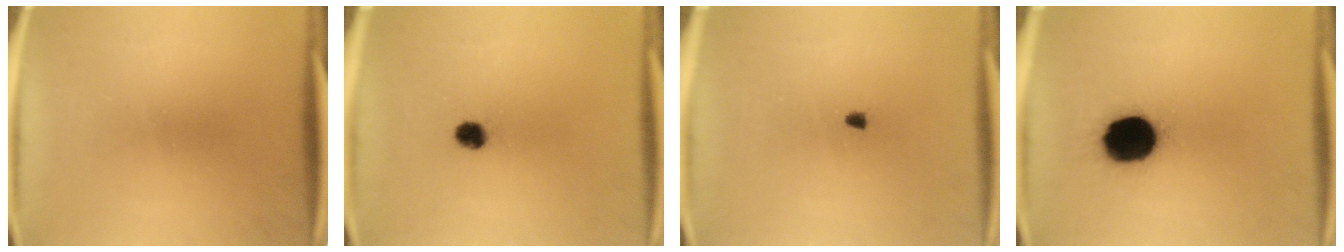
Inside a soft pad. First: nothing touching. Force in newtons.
{"total": 3.2}
{"total": 1.0}
{"total": 16.0}